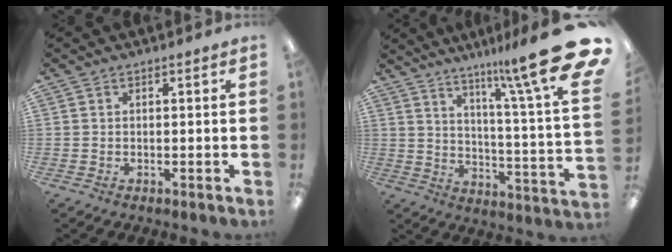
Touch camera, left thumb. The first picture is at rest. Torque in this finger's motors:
{"motor_torque": [3.33, 1.68, 1.58, -1.19, 0.15]}